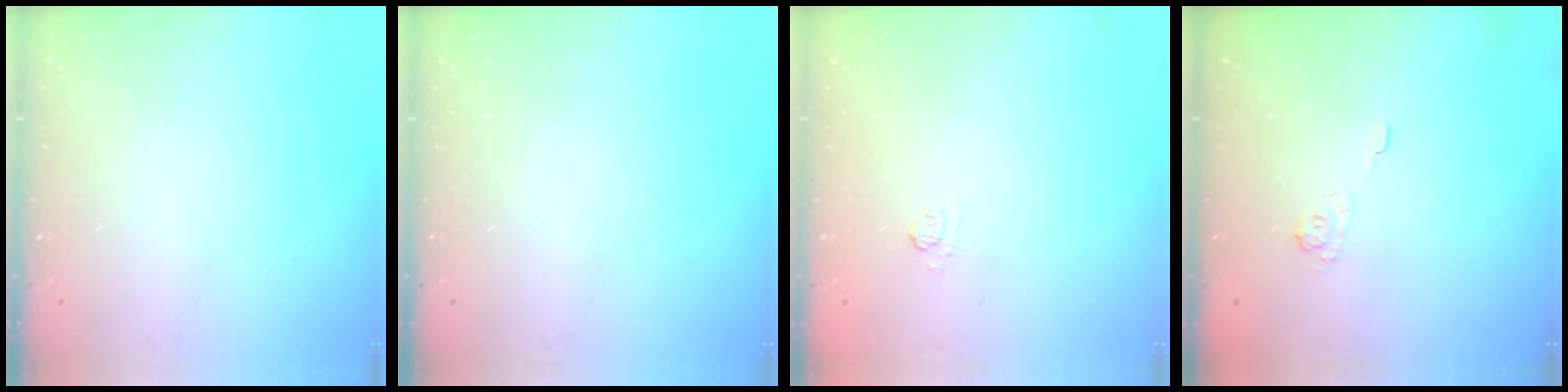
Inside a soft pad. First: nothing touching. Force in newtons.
{"total": 0.0}
{"total": 5.2, "press": 5.1, "slide": 1.2}
{"total": 2.2, "press": 1.7, "slide": 1.4}